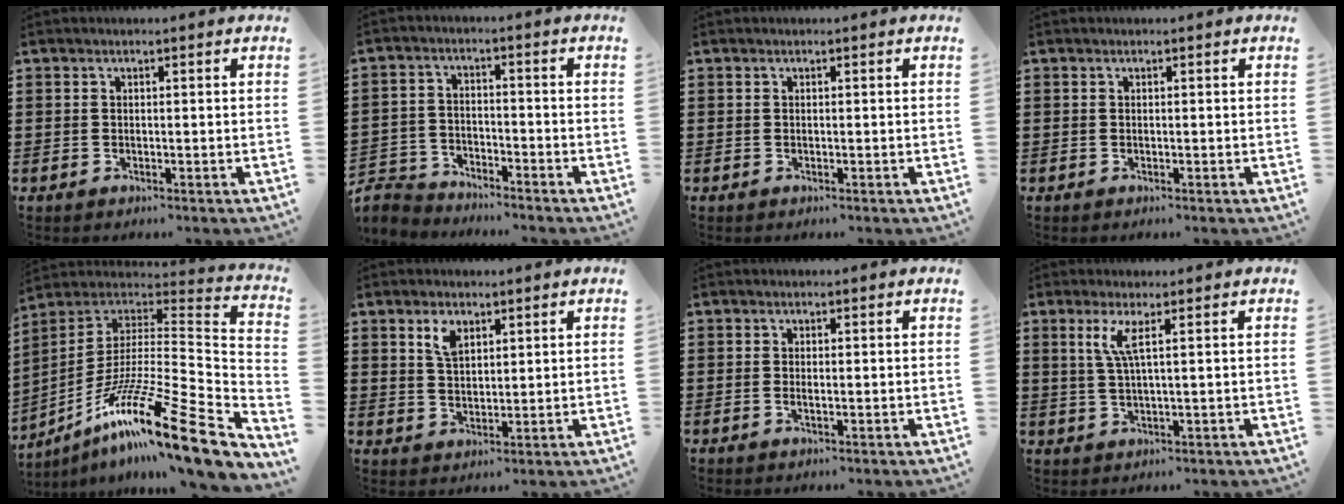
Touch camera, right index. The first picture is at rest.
{"total": 4.3, "force": [-4.2, 0.9, -0.3], "torque": [-0.015, 0.000, -0.095]}
{"total": 0.0}
{"total": 0.0}
{"total": 18.9, "force": [-12.2, 1.6, 14.4], "torque": [-0.254, 0.009, -0.221]}
{"total": 3.7, "force": [2.2, 1.9, 2.3], "torque": [-0.046, 0.004, 0.039]}
{"total": 0.7, "force": [-0.1, 0.2, 0.6], "torque": [-0.012, -0.002, -0.002]}
{"total": 3.8, "force": [1.3, 0.0, 3.6], "torque": [-0.083, -0.005, 0.018]}